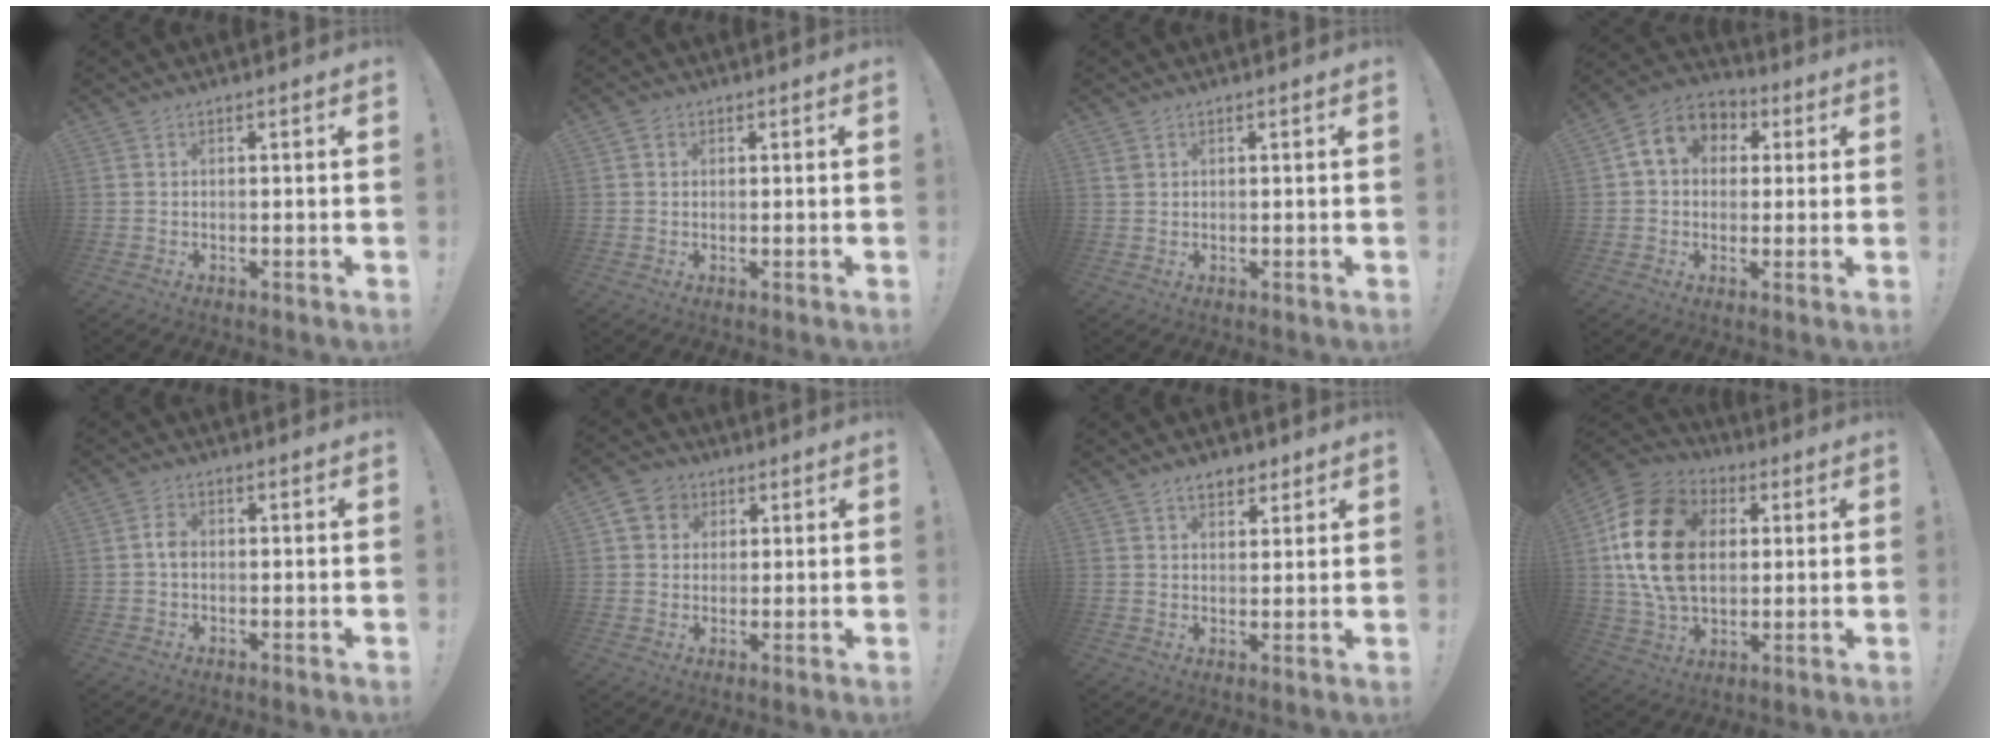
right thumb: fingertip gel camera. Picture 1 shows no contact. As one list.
[{"total": 1.2, "force": [0.5, 1.0, 0.3], "torque": [-0.001, 0.000, 0.010]}, {"total": 2.4, "force": [1.4, 1.6, 1.1], "torque": [-0.022, -0.002, 0.029]}, {"total": 10.9, "force": [2.8, 8.8, 5.7], "torque": [-0.080, 0.004, 0.059]}, {"total": 2.8, "force": [-0.3, 1.9, 2.1], "torque": [-0.037, 0.008, -0.006]}, {"total": 6.3, "force": [2.1, 5.5, 2.0], "torque": [-0.033, -0.003, 0.043]}, {"total": 4.8, "force": [3.2, 3.0, 2.1], "torque": [-0.020, -0.010, 0.056]}, {"total": 23.2, "force": [4.0, 16.4, 15.9], "torque": [-0.287, -0.002, 0.072]}]